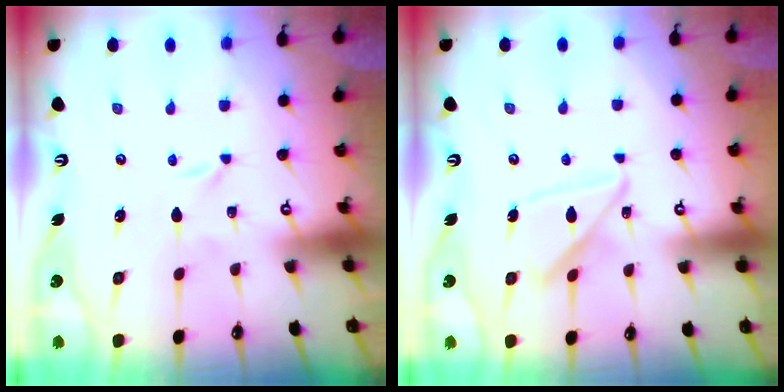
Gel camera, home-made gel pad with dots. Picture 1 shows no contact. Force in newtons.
{"total": 13.5, "press": 13.5, "slide": 1.2}